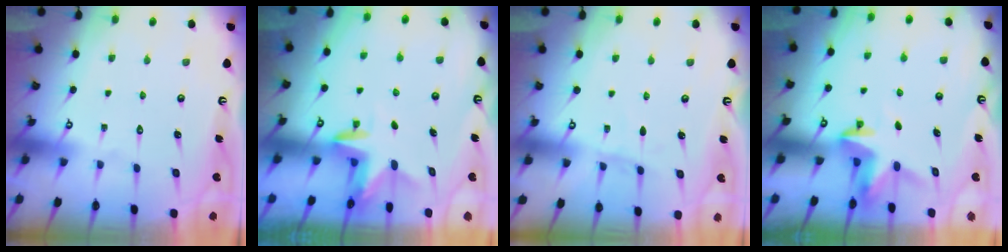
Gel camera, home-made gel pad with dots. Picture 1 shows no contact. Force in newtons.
{"total": 3.2, "press": 3.2, "slide": 0.3}
{"total": 4.7, "press": 4.7, "slide": 0.5}
{"total": 3.8, "press": 3.8, "slide": 0.3}